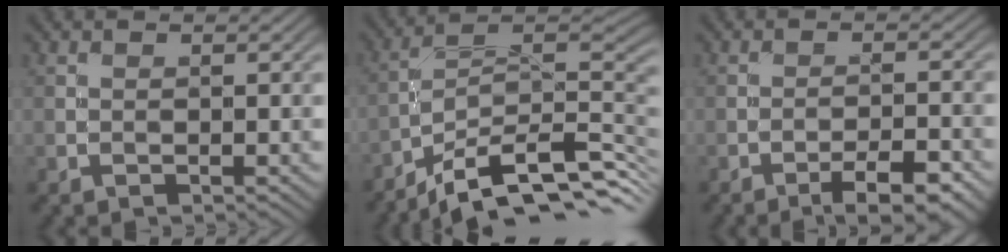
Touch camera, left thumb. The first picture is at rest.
{"total": 13.2, "force": [-8.9, 4.1, 8.8], "torque": [-0.167, -0.001, -0.146]}
{"total": 5.8, "force": [-3.8, 1.2, 4.1], "torque": [-0.067, 0.008, -0.055]}